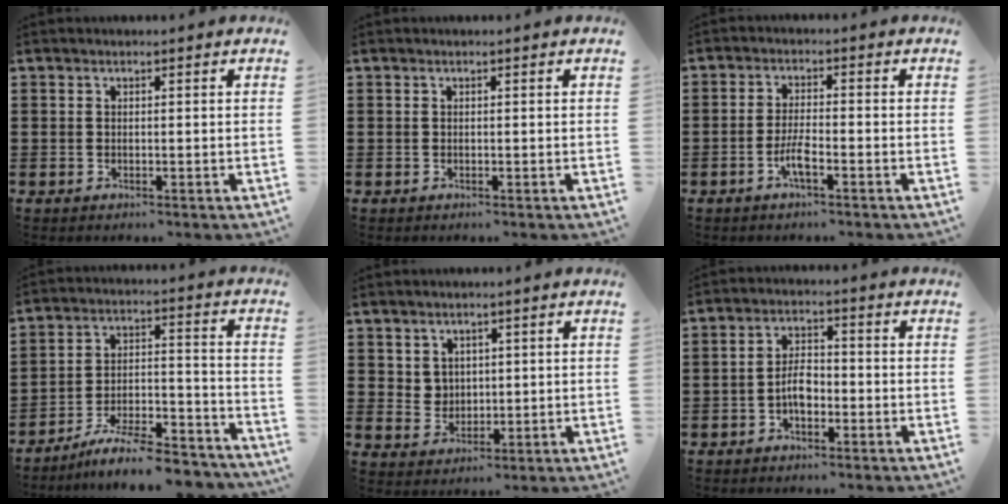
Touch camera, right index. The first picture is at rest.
{"total": 0.0}
{"total": 3.8, "force": [-1.8, 0.7, 3.3], "torque": [-0.077, -0.006, -0.038]}
{"total": 8.3, "force": [-7.5, 0.7, 3.5], "torque": [-0.049, 0.011, -0.143]}
{"total": 3.4, "force": [2.0, 2.7, 0.5], "torque": [-0.022, 0.008, 0.037]}
{"total": 4.1, "force": [-1.4, 2.1, 3.2], "torque": [-0.073, 0.001, -0.030]}